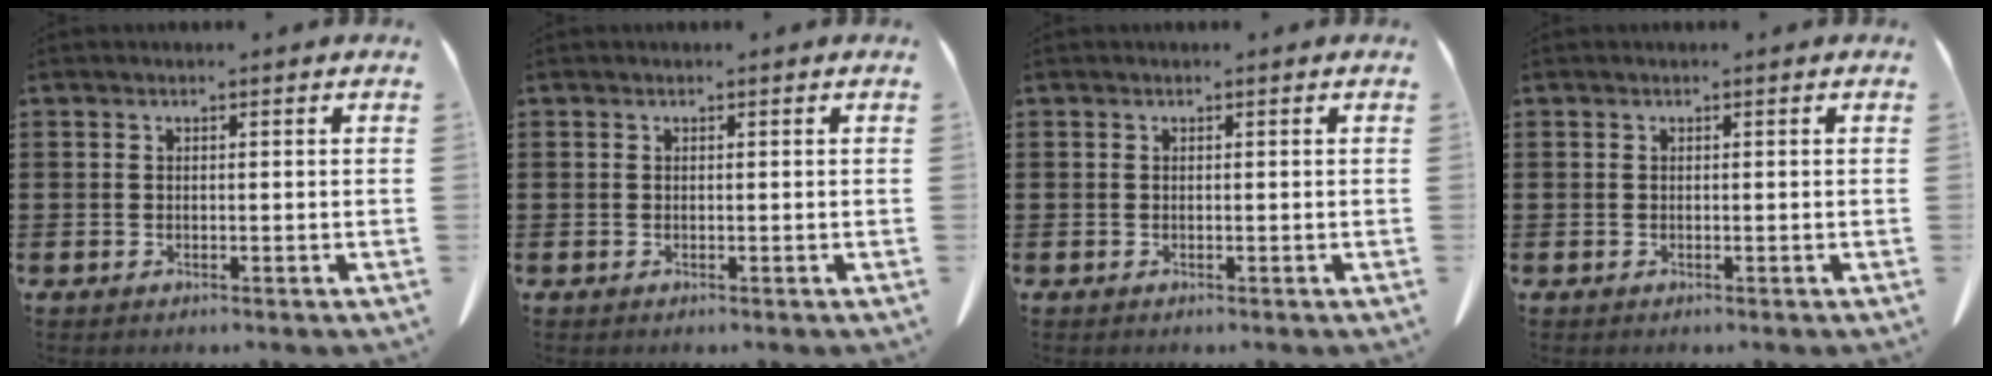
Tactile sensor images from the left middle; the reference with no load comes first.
{"total": 0.0}
{"total": 0.0}
{"total": 0.0}